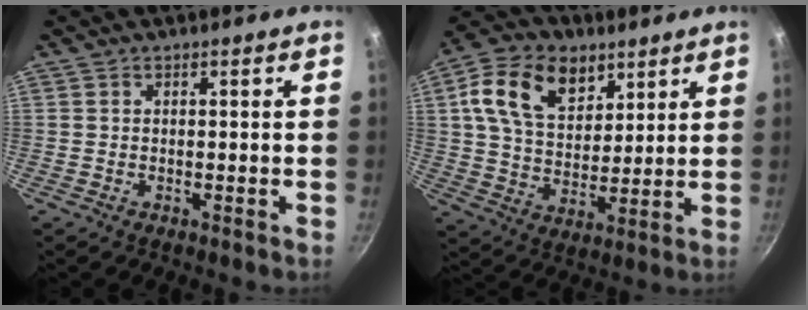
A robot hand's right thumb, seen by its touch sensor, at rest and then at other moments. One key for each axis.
{"total": 15.8, "fx": 7.0, "fy": 10.5, "fz": 9.5, "tx": -0.145, "ty": -0.018, "tz": 0.118}